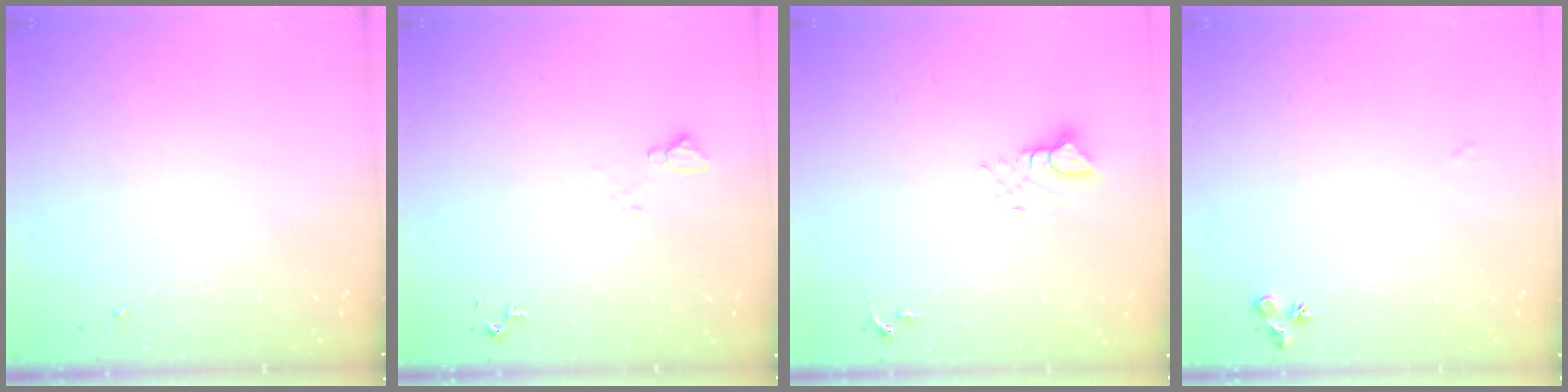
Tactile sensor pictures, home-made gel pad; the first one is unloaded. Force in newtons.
{"total": 6.1, "press": 6.0, "slide": 0.8}
{"total": 5.3, "press": 5.3, "slide": 0.3}
{"total": 6.6, "press": 6.6, "slide": 0.6}